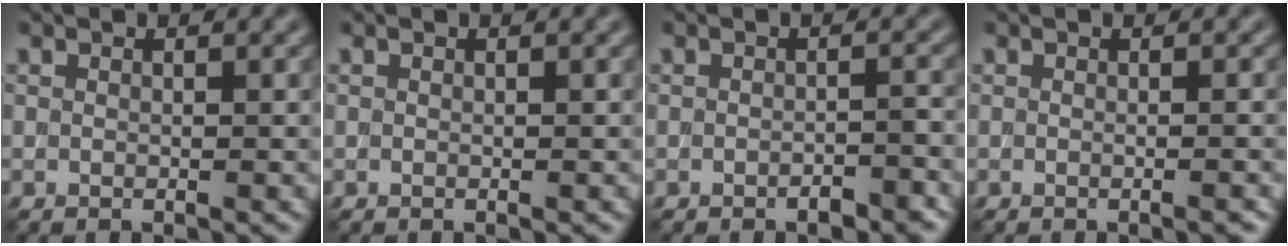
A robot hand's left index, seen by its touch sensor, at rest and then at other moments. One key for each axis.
{"total": 0.0}
{"total": 1.6, "fx": -1.1, "fy": 0.3, "fz": 1.1, "tx": -0.014, "ty": 0.003, "tz": -0.017}
{"total": 2.2, "fx": -0.1, "fy": 1.1, "fz": 1.9, "tx": 0.004, "ty": 0.004, "tz": -0.012}